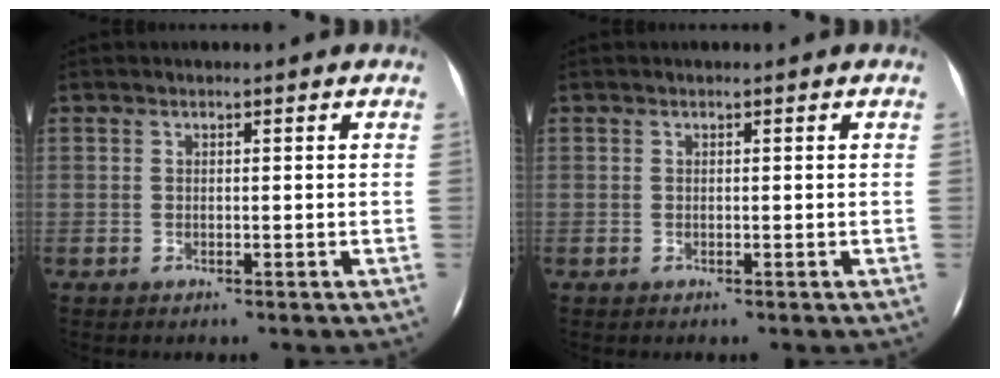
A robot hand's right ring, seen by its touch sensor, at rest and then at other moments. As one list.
[{"total": 0.0}]